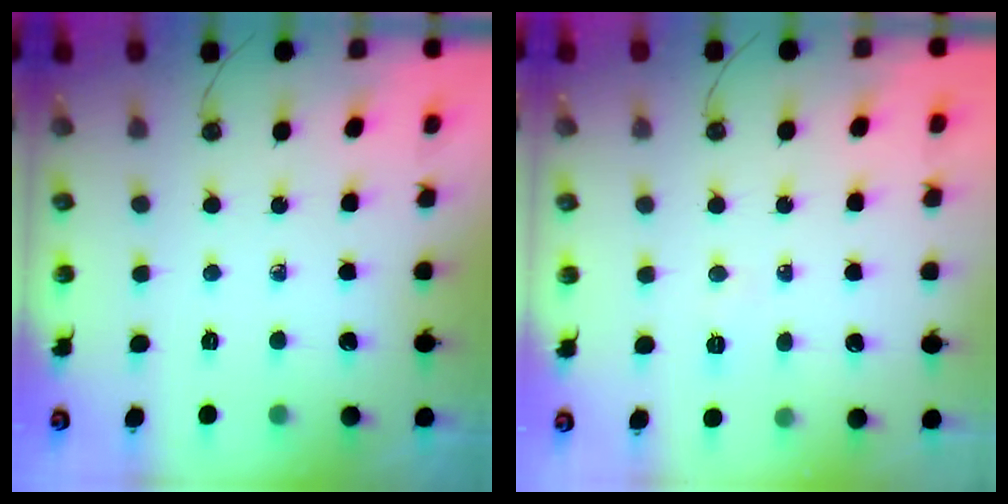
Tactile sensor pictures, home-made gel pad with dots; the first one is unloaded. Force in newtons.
{"total": 4.1, "press": 4.0, "slide": 0.4}